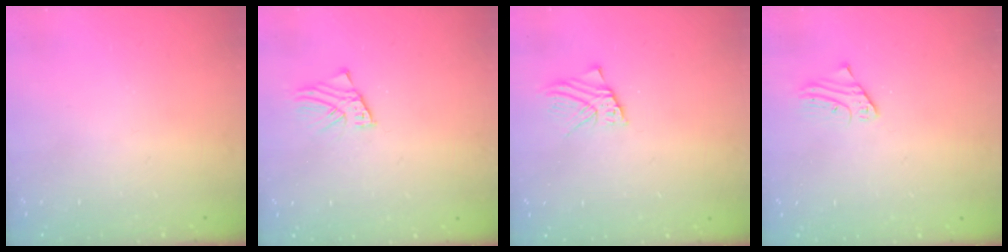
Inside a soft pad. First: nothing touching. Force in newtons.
{"total": 2.0, "press": 2.0, "slide": 0.1}
{"total": 2.6, "press": 2.6, "slide": 0.2}
{"total": 2.7, "press": 2.7, "slide": 0.1}